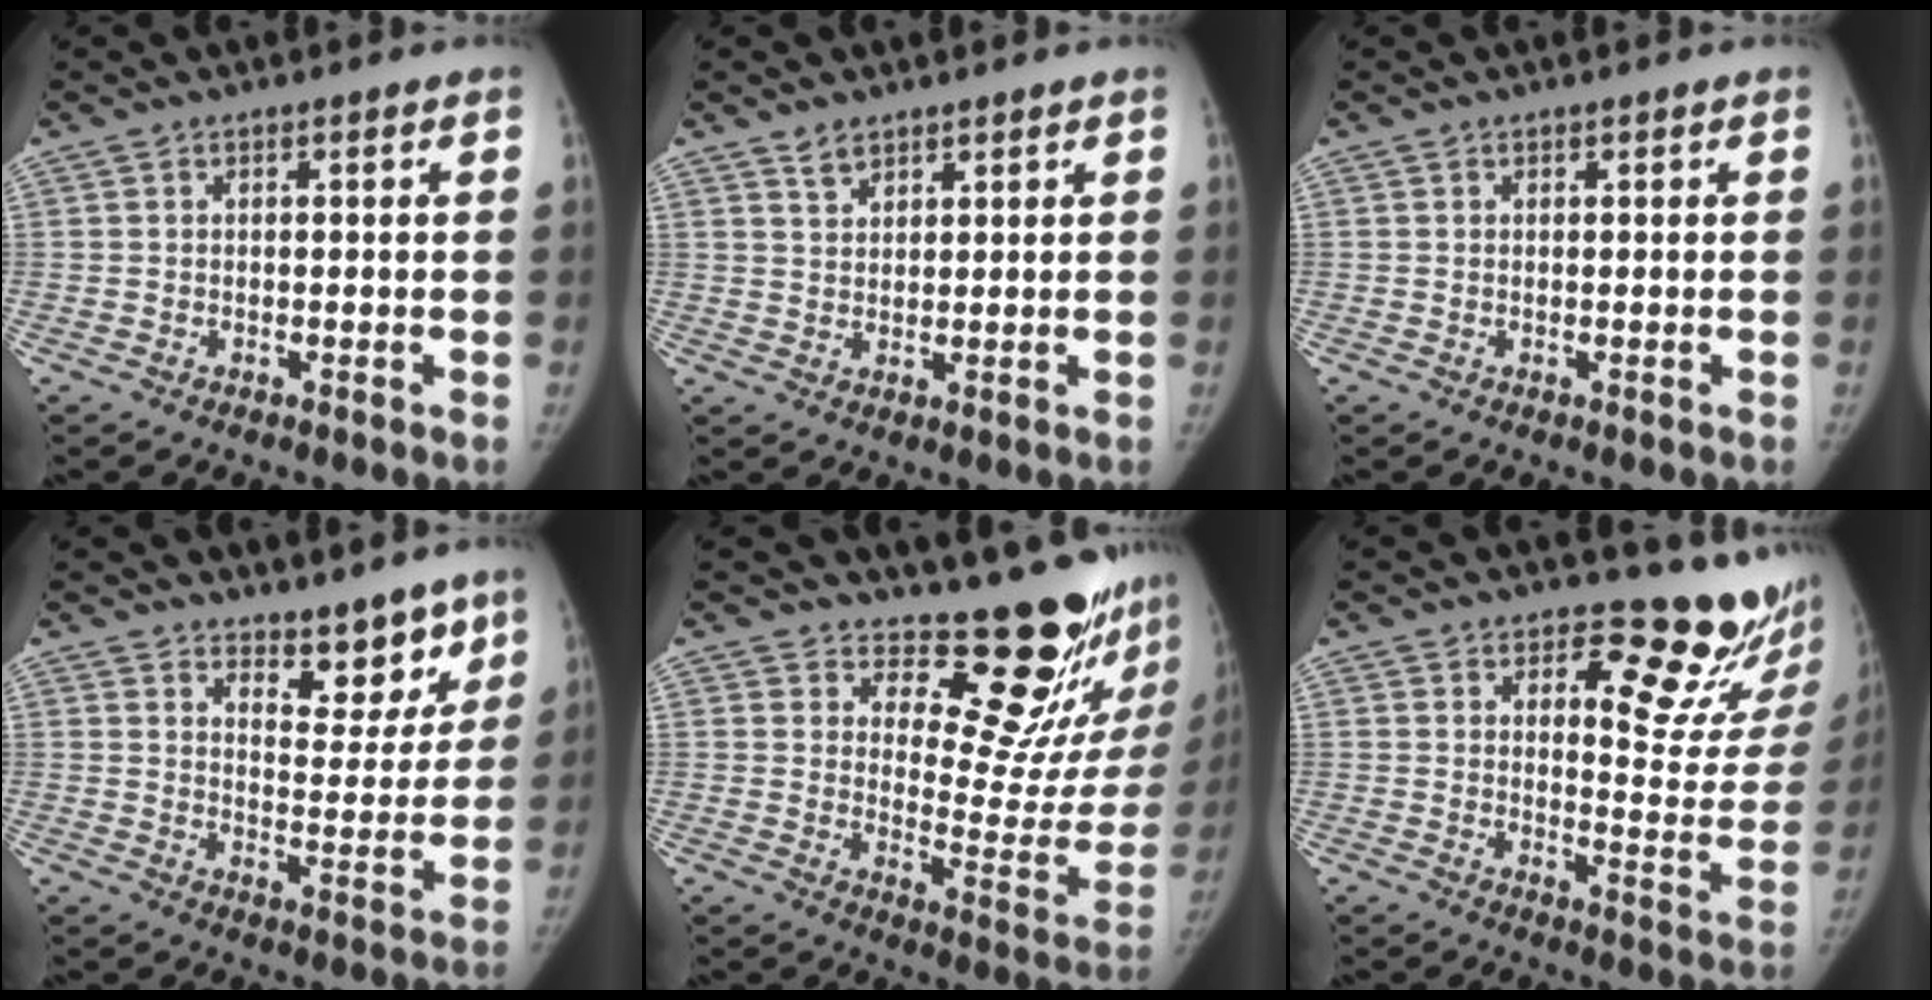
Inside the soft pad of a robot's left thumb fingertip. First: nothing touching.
{"total": 3.1, "force": [2.4, 1.7, 1.0], "torque": [-0.006, -0.015, 0.046]}
{"total": 0.0}
{"total": 9.1, "force": [7.2, 4.0, 3.9], "torque": [-0.012, -0.056, 0.112]}
{"total": 18.8, "force": [16.4, 5.9, 7.1], "torque": [-0.031, -0.170, 0.207]}
{"total": 17.0, "force": [13.9, 6.6, 7.3], "torque": [-0.029, -0.135, 0.159]}